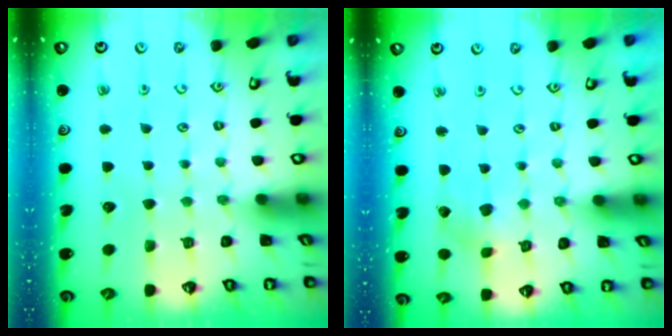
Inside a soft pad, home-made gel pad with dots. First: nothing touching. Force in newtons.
{"total": 3.0, "press": 3.0, "slide": 0.4}